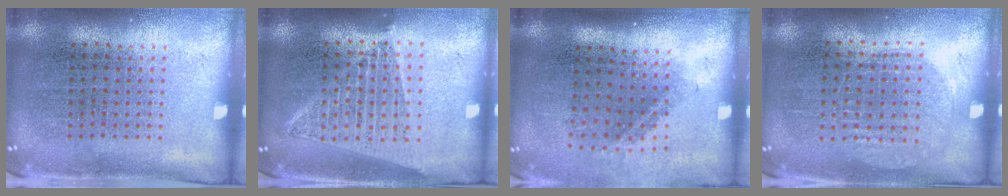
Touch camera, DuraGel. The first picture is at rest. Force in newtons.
{"total": 1.6, "press": 1.5, "slide": 0.7}
{"total": 1.5, "press": 1.0, "slide": 1.1}
{"total": 1.0, "press": 0.9, "slide": 0.3}